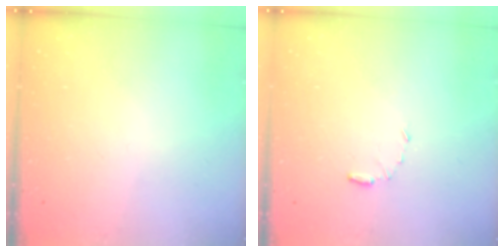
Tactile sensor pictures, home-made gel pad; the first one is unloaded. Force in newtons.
{"total": 5.3, "press": 5.3, "slide": 0.4}